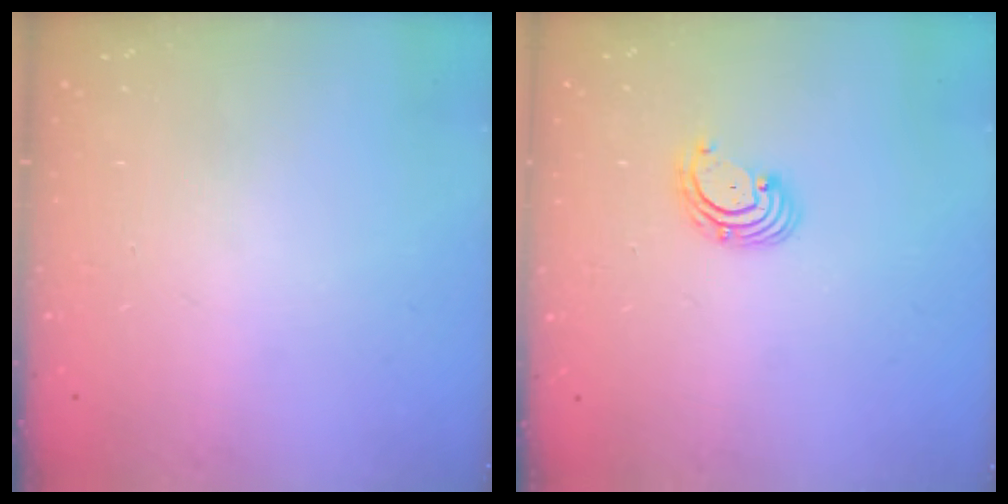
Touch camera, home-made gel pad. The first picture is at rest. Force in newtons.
{"total": 2.9, "press": 2.9, "slide": 0.3}